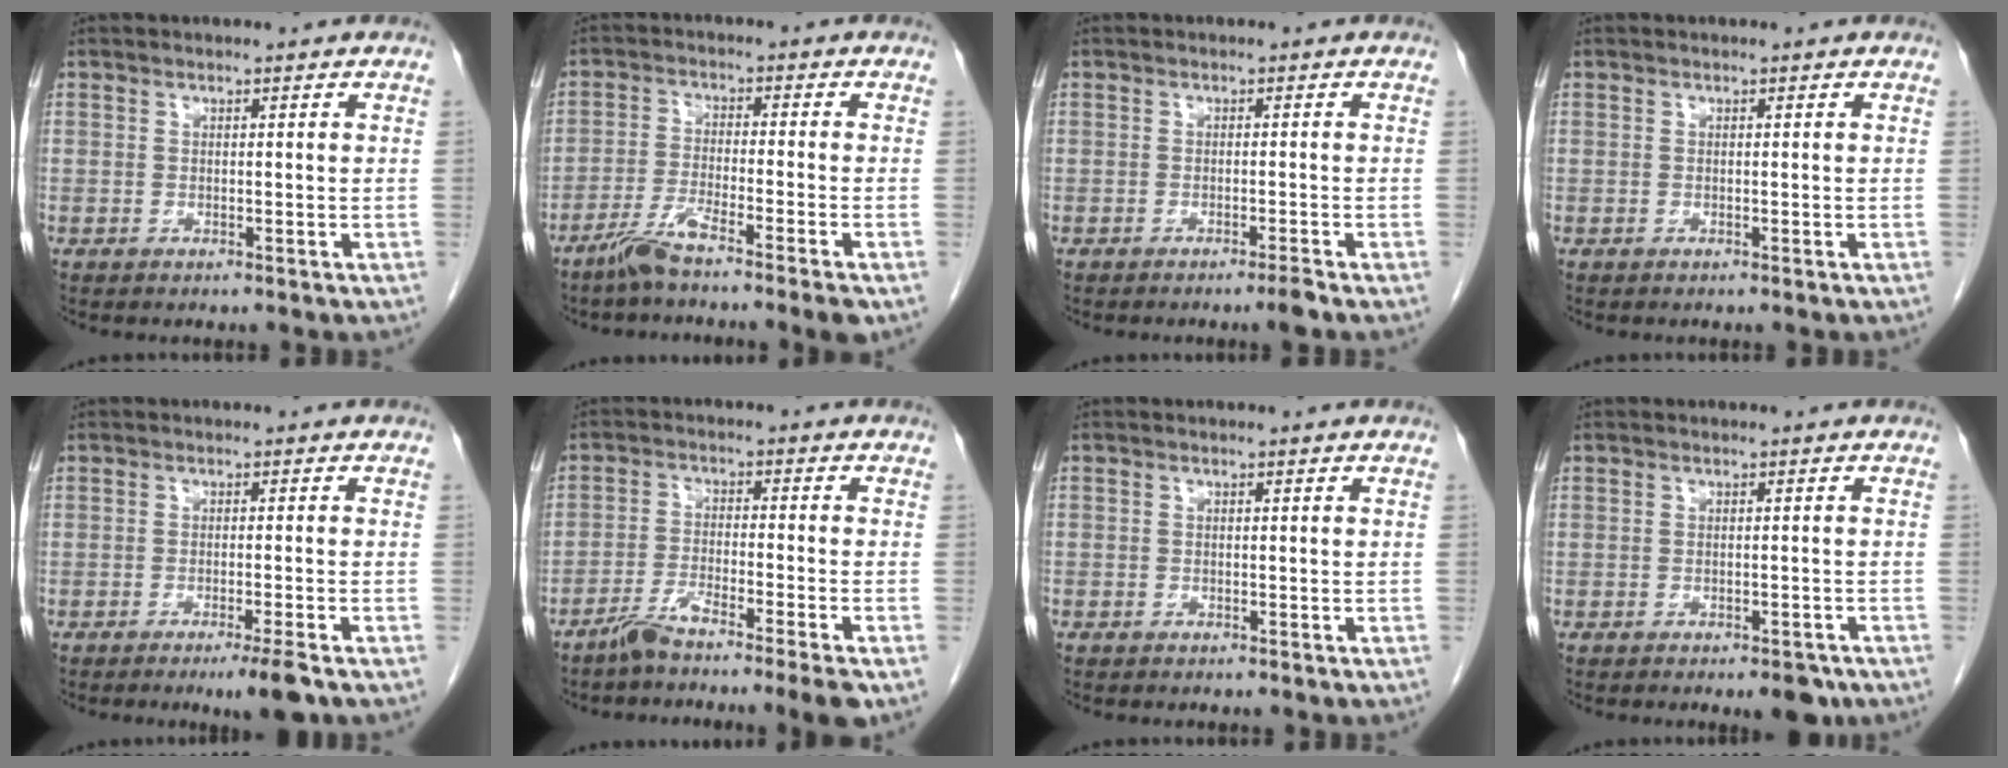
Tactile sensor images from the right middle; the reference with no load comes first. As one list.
[{"total": 7.0, "force": [-5.0, -0.5, 4.8], "torque": [-0.088, -0.017, -0.097]}, {"total": 1.7, "force": [-1.3, -0.5, 1.0], "torque": [-0.017, -0.001, -0.020]}, {"total": 0.0}, {"total": 4.1, "force": [-2.8, -0.4, 3.0], "torque": [-0.042, -0.012, -0.044]}, {"total": 7.6, "force": [-5.9, -0.6, 4.8], "torque": [-0.078, -0.016, -0.104]}, {"total": 0.7, "force": [-0.6, 0.4, 0.1], "torque": [-0.010, 0.001, -0.010]}, {"total": 3.7, "force": [-2.7, 1.4, 2.1], "torque": [-0.019, 0.000, -0.031]}]